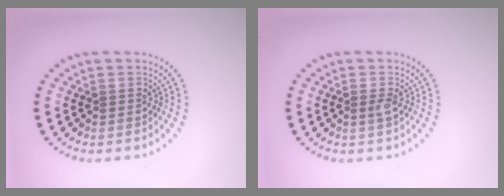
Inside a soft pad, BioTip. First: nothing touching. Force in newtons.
{"total": 0.8, "press": 0.6, "slide": 0.6}